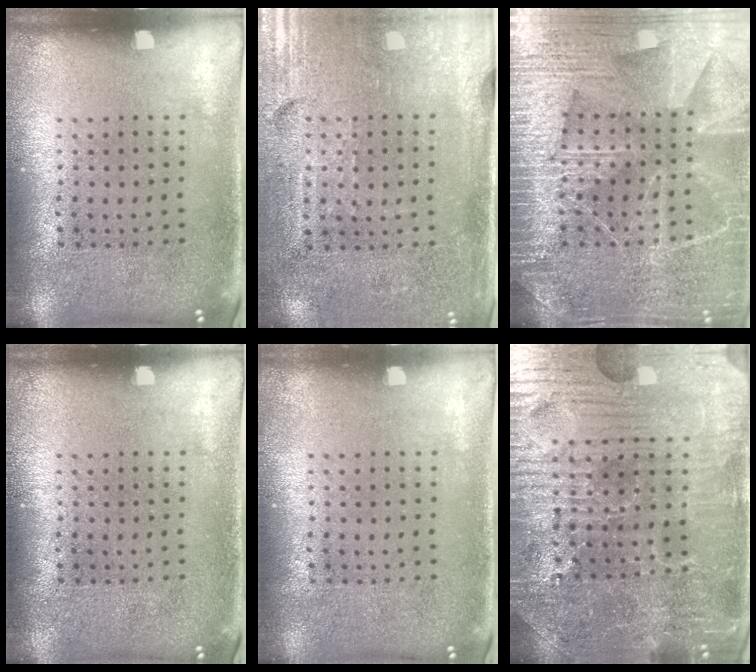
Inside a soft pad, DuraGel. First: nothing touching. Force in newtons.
{"total": 3.5, "press": 3.0, "slide": 1.7}
{"total": 6.5, "press": 6.4, "slide": 0.7}
{"total": 0.0}
{"total": 0.0}
{"total": 4.6, "press": 4.6, "slide": 0.8}